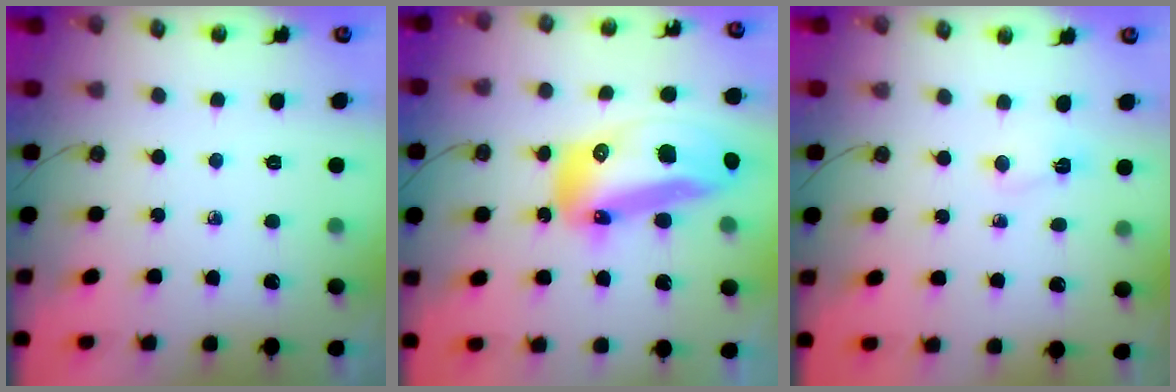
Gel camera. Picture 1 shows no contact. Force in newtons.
{"total": 22.8, "press": 22.6, "slide": 2.9}
{"total": 2.5, "press": 2.4, "slide": 0.6}